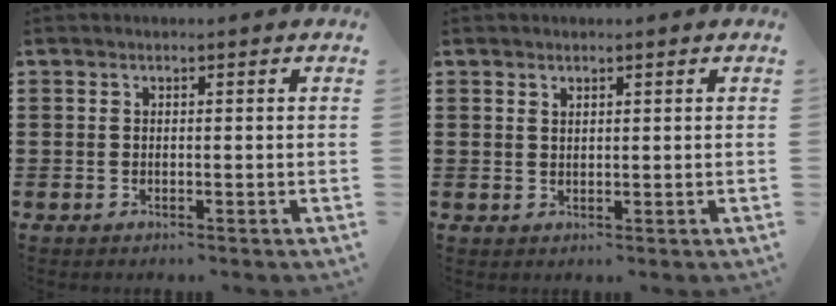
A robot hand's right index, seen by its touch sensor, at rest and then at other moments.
{"total": 1.1, "force": [0.9, 0.5, 0.3], "torque": [-0.007, 0.002, 0.017]}